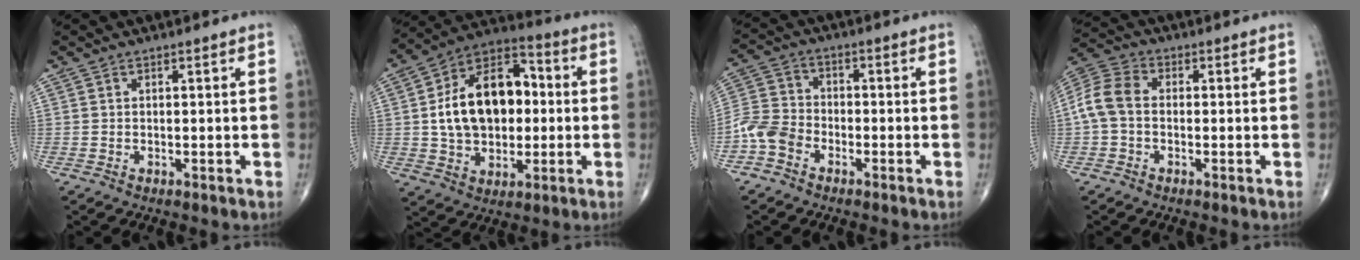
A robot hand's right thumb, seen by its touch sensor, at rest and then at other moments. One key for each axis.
{"total": 19.1, "fx": 1.0, "fy": 12.7, "fz": 14.3, "tx": -0.205, "ty": 0.029, "tz": 0.017}
{"total": 6.6, "fx": -3.5, "fy": 4.7, "fz": 3.0, "tx": -0.055, "ty": 0.023, "tz": -0.078}
{"total": 7.6, "fx": -0.4, "fy": 5.4, "fz": 5.4, "tx": -0.109, "ty": 0.022, "tz": -0.021}